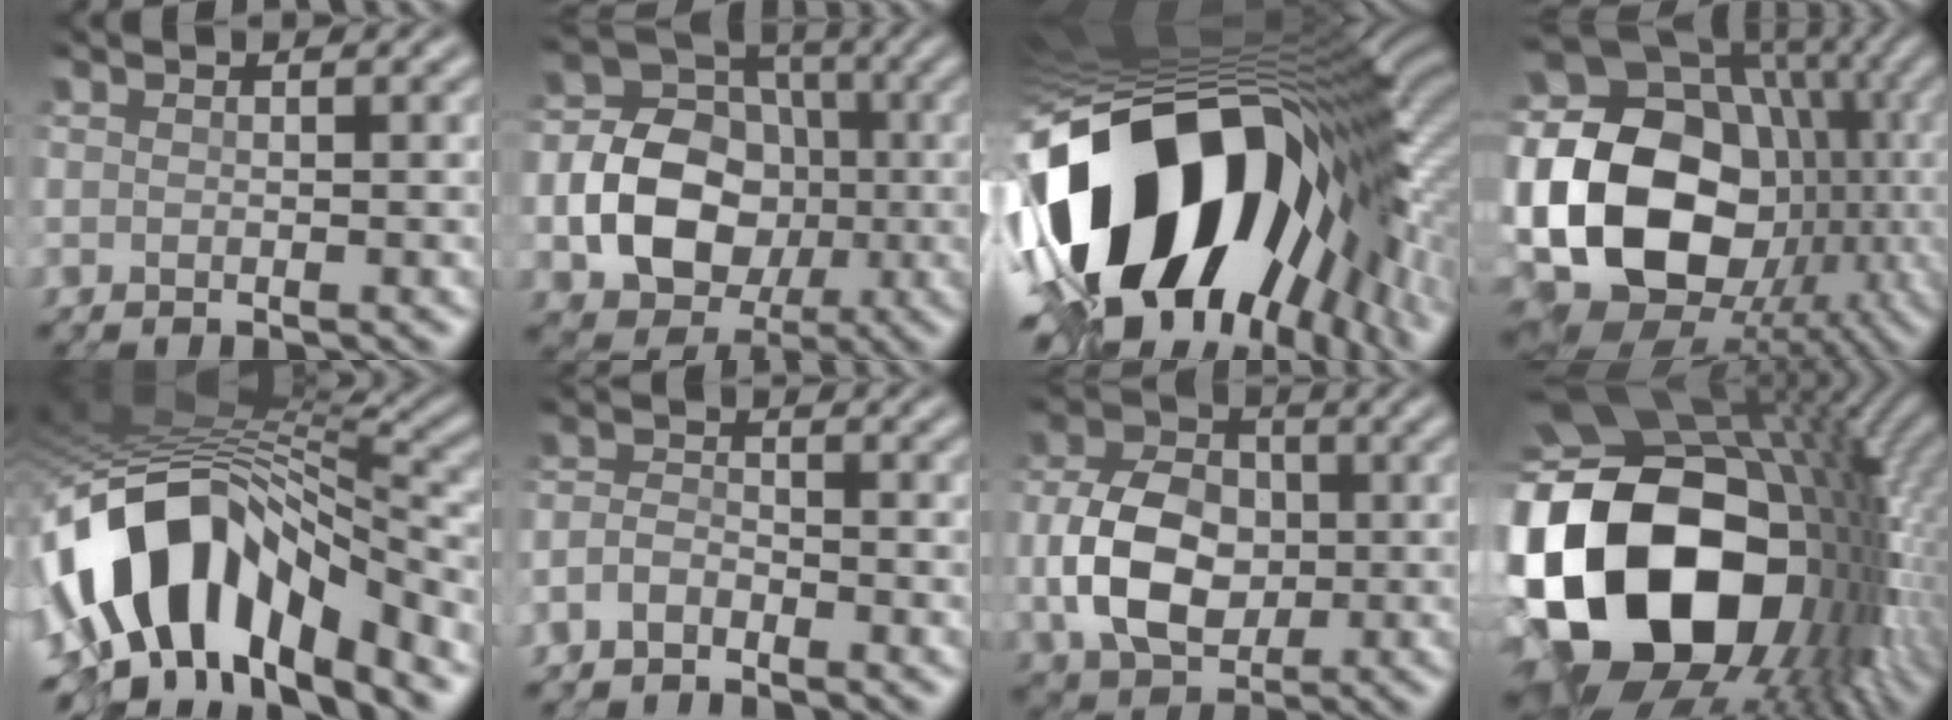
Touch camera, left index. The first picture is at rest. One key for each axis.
{"total": 11.2, "fx": -1.7, "fy": 9.1, "fz": 6.3, "tx": -0.121, "ty": -0.002, "tz": -0.041}
{"total": 19.7, "fx": -4.8, "fy": 11.6, "fz": 15.2, "tx": -0.288, "ty": -0.056, "tz": -0.062}
{"total": 21.4, "fx": -1.8, "fy": 16.6, "fz": 13.4, "tx": -0.259, "ty": -0.011, "tz": -0.035}
{"total": 13.1, "fx": -5.5, "fy": 7.0, "fz": 9.6, "tx": -0.166, "ty": 0.017, "tz": -0.103}
{"total": 2.1, "fx": -1.6, "fy": 0.9, "fz": 0.9, "tx": -0.023, "ty": 0.008, "tz": -0.042}
{"total": 7.7, "fx": -0.8, "fy": 5.5, "fz": 5.3, "tx": -0.115, "ty": 0.006, "tz": -0.018}
{"total": 22.1, "fx": -2.6, "fy": 16.5, "fz": 14.5, "tx": -0.332, "ty": -0.034, "tz": -0.021}